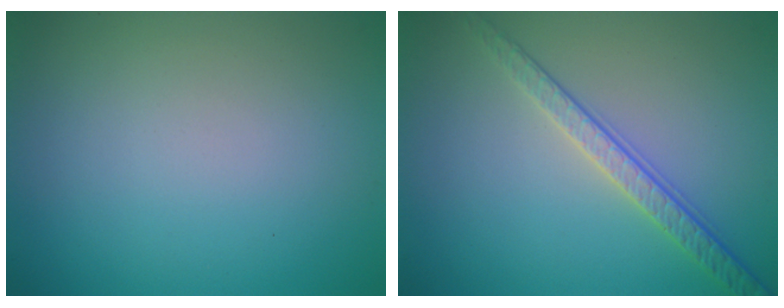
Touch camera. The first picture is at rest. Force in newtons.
{"total": 2.8, "press": 2.4, "slide": 1.5}